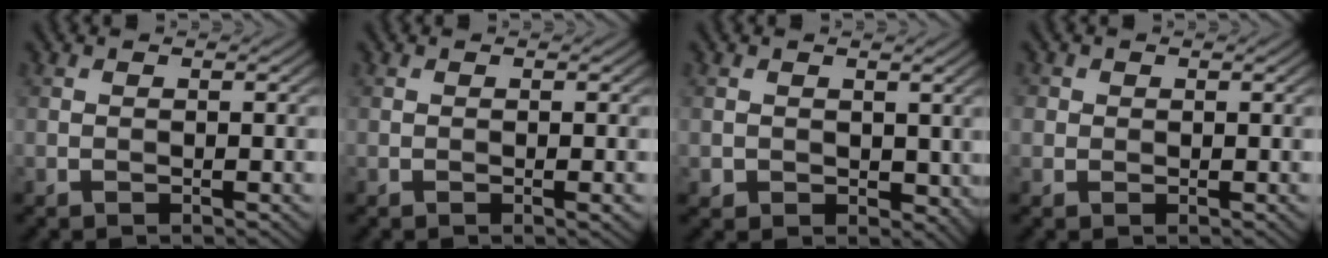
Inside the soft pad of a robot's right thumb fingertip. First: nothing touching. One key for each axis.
{"total": 0.6, "fx": -0.2, "fy": 0.0, "fz": 0.6, "tx": -0.009, "ty": -0.002, "tz": -0.004}
{"total": 3.1, "fx": 0.5, "fy": 2.7, "fz": 1.4, "tx": -0.035, "ty": -0.012, "tz": 0.009}
{"total": 1.4, "fx": 0.2, "fy": 1.3, "fz": 0.3, "tx": -0.004, "ty": -0.003, "tz": 0.000}